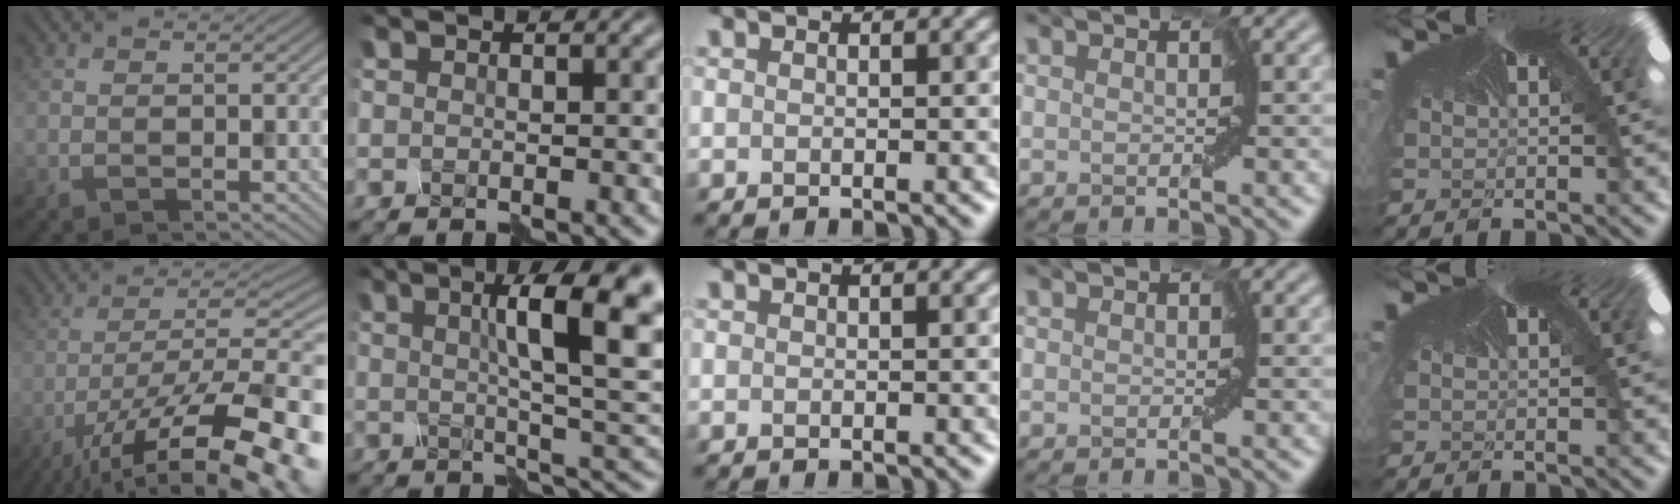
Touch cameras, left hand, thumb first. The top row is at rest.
{"thumb": {"total": 17.2, "force": [-10.6, 5.7, 12.3], "torque": [-0.198, -0.018, -0.164]}, "index": {"total": 11.5, "force": [3.4, 2.8, 10.6], "torque": [-0.125, 0.011, 0.054]}}